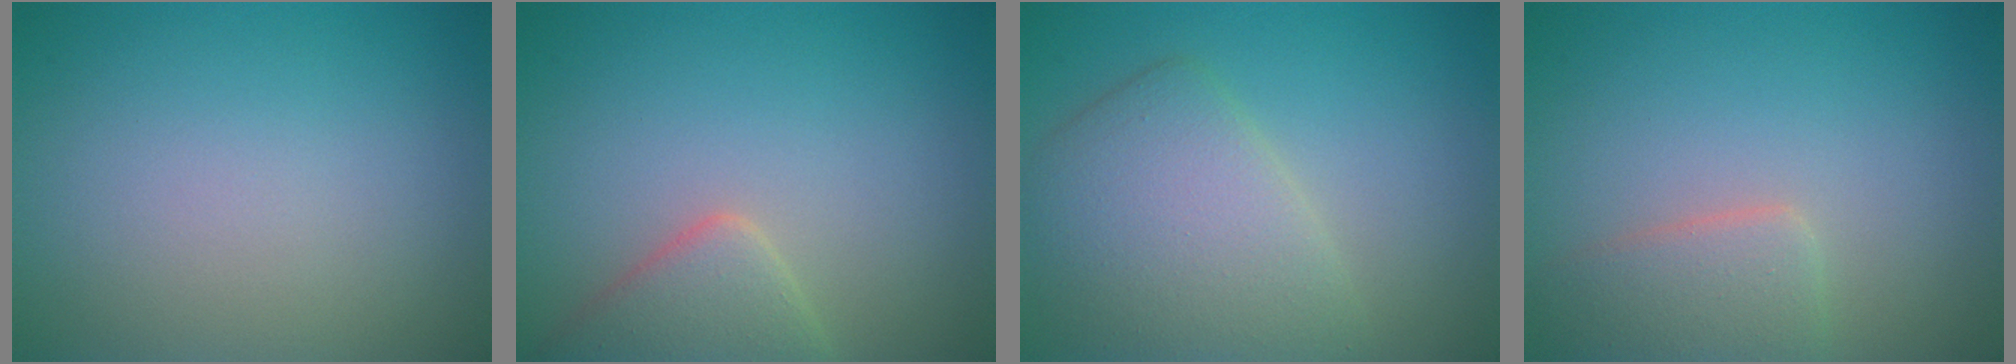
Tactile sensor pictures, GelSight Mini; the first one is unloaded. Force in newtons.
{"total": 3.7, "press": 3.7, "slide": 0.2}
{"total": 5.8, "press": 5.8, "slide": 0.2}
{"total": 2.9, "press": 2.9, "slide": 0.3}